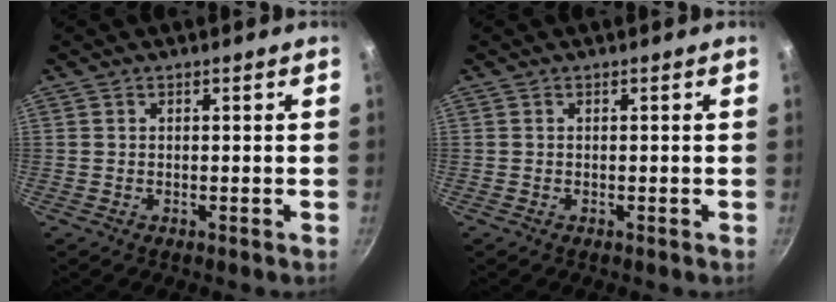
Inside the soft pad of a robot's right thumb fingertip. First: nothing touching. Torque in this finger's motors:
{"motor_torque": [0.86, -0.14, 0.44, -0.14, 0.07]}